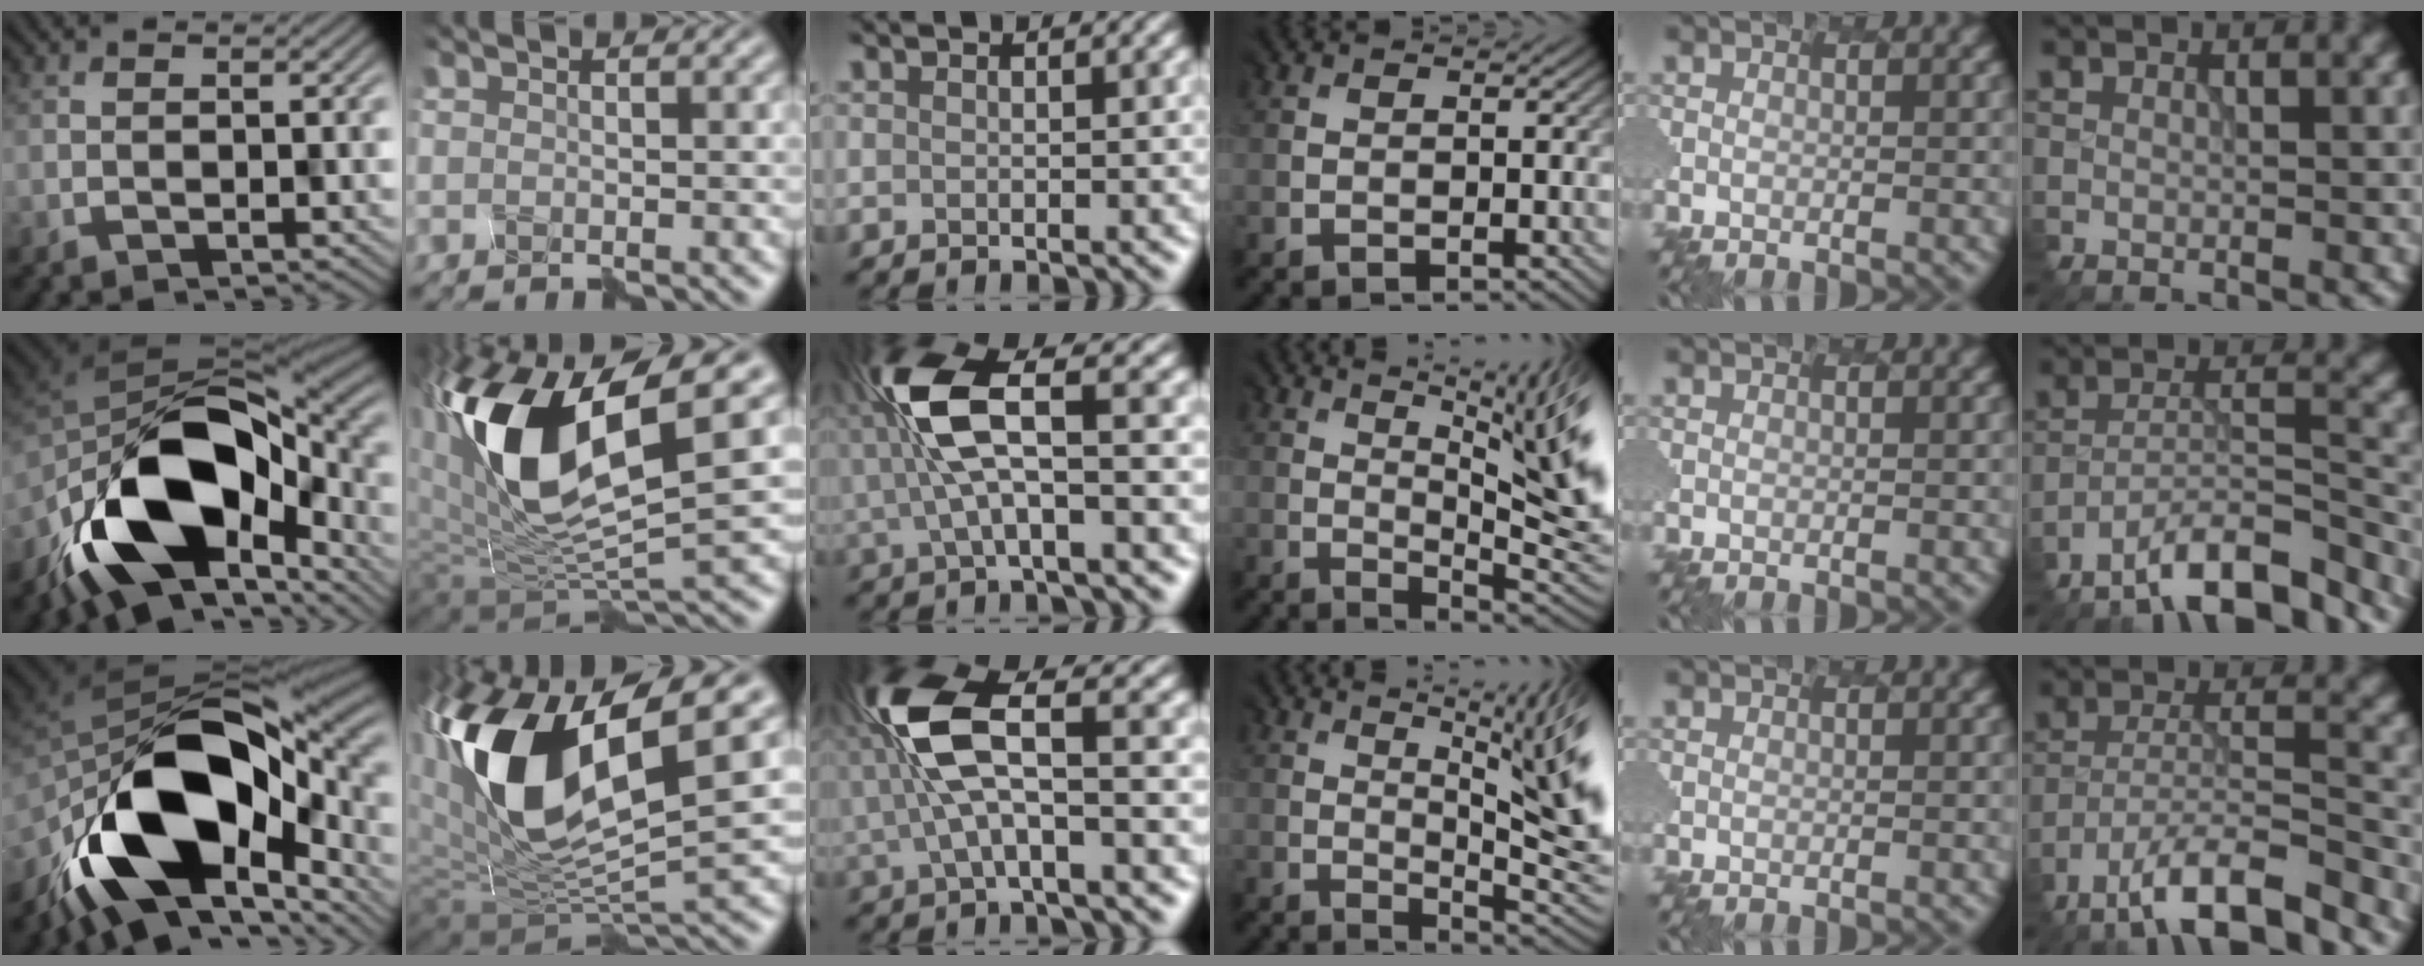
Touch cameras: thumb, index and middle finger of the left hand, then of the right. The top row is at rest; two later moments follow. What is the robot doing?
{"motion": "disassemble", "object": "spray bottle"}